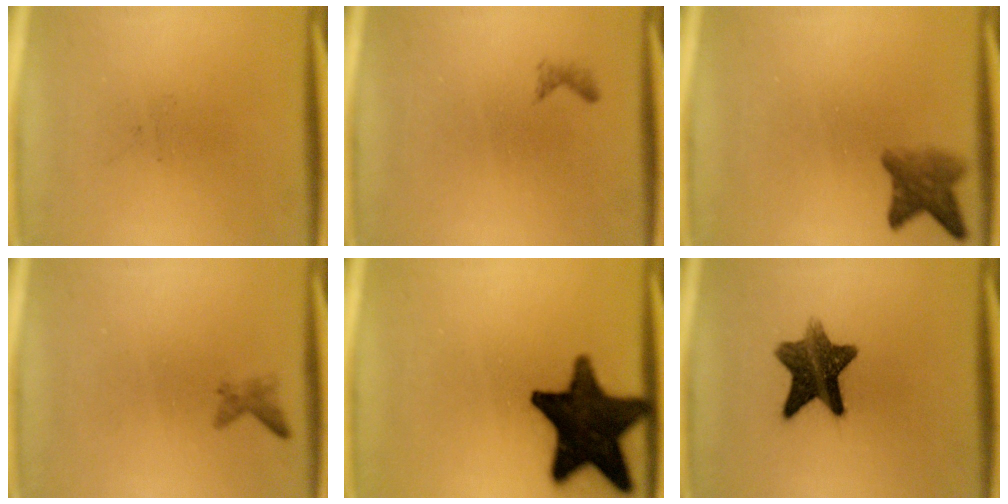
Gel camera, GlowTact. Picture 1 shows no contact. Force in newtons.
{"total": 0.6}
{"total": 4.3}
{"total": 1.1}
{"total": 17.9}
{"total": 10.5}